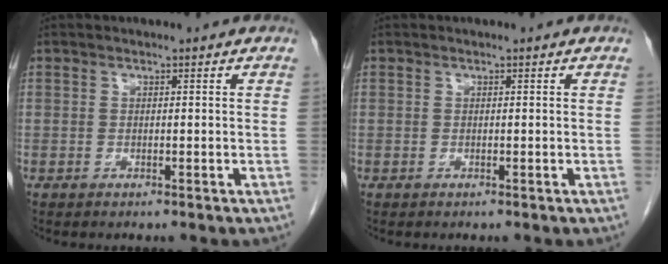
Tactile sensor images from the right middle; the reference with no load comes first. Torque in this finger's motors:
{"motor_torque": [0.00, 0.00, 0.00, -0.01]}